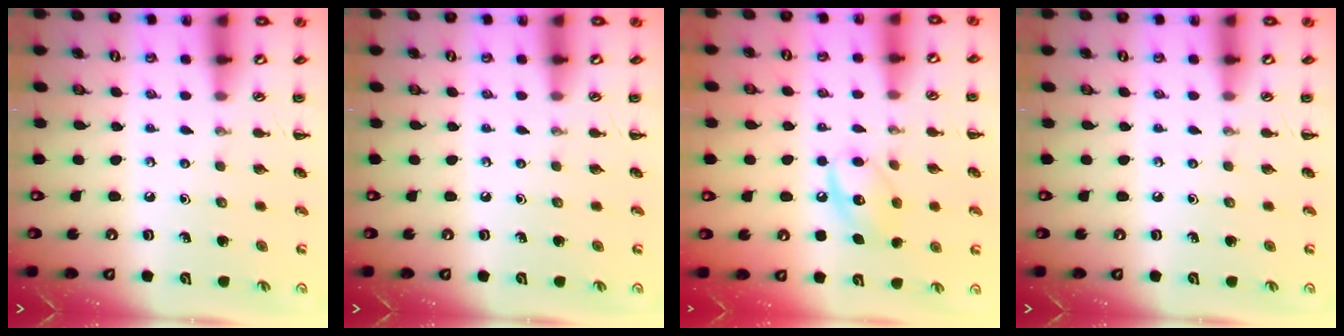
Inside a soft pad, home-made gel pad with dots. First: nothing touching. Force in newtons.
{"total": 0.0}
{"total": 9.8, "press": 9.8, "slide": 1.1}
{"total": 0.0}